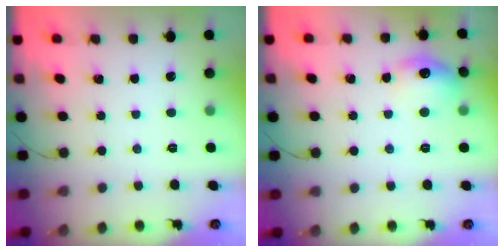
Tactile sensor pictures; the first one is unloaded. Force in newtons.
{"total": 10.6, "press": 10.6, "slide": 0.8}